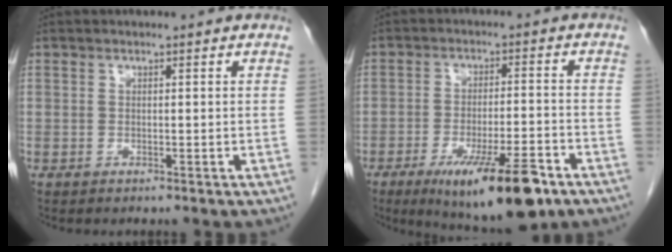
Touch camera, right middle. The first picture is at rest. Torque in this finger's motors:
{"motor_torque": [1.27, -0.87, 0.54, 0.15]}